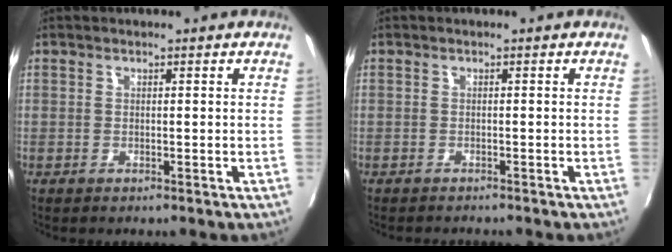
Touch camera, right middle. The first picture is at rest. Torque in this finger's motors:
{"motor_torque": [0.02, -0.06, -0.02, 0.00]}